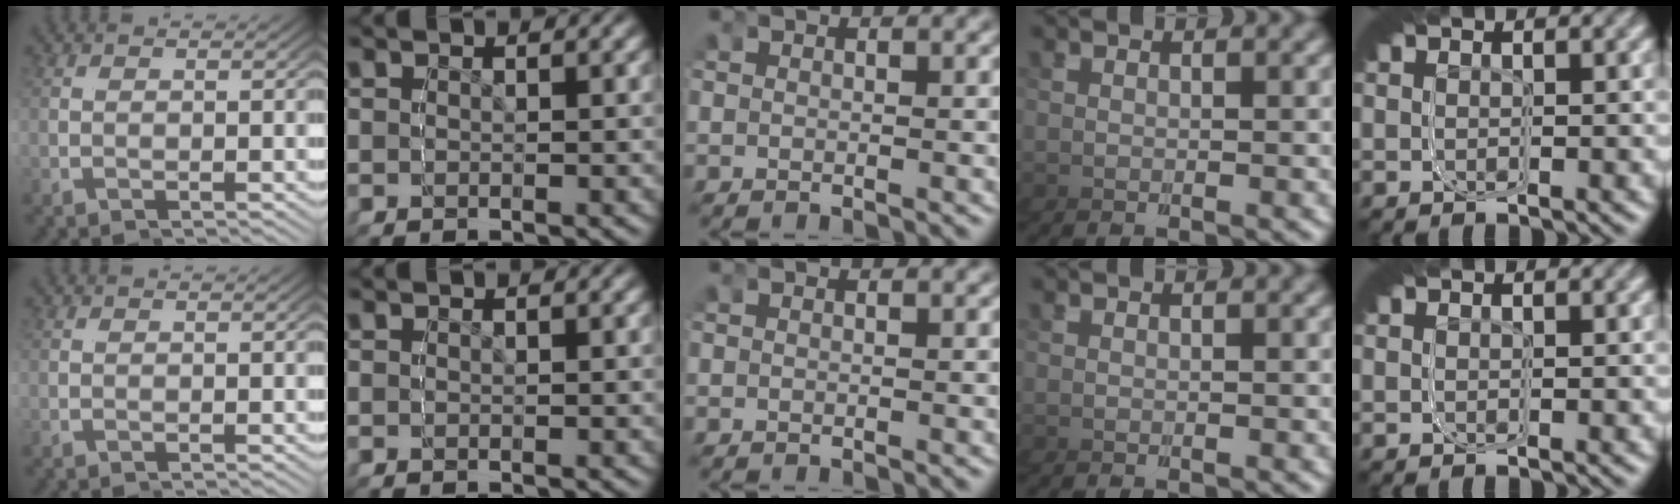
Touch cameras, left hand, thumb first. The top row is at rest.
{}